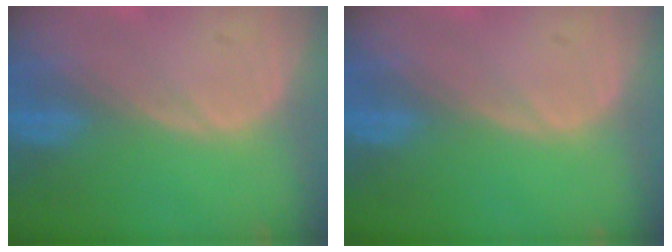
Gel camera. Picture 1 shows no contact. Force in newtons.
{"total": 0.0}